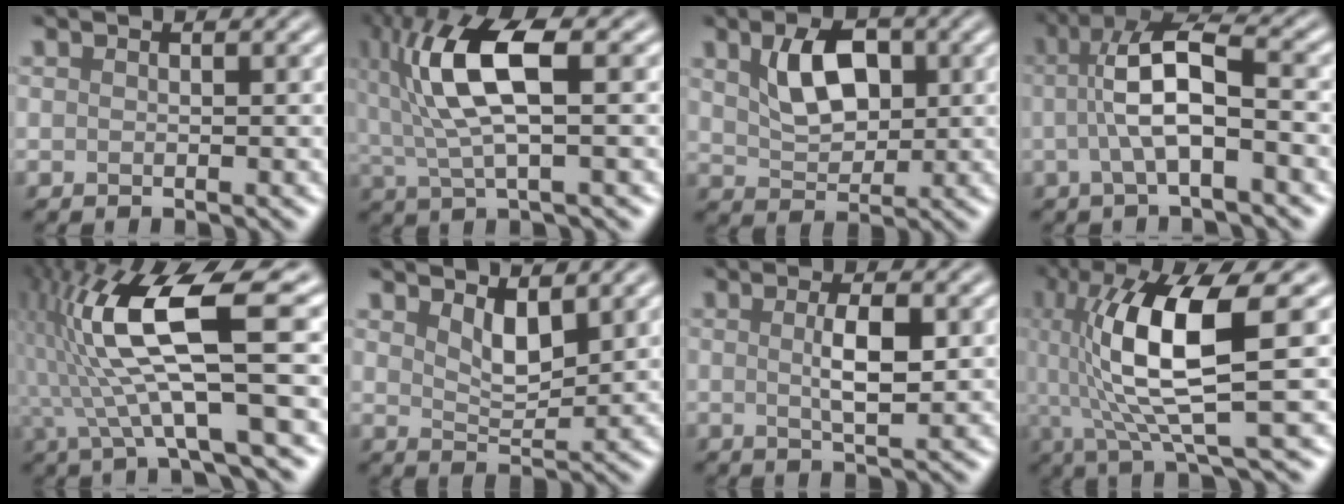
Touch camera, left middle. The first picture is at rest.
{"total": 8.4, "force": [1.9, 2.6, 7.7], "torque": [-0.166, 0.005, 0.034]}
{"total": 5.1, "force": [1.5, 3.0, 3.7], "torque": [-0.075, 0.004, 0.028]}
{"total": 6.2, "force": [-0.3, 1.7, 6.0], "torque": [-0.106, 0.016, -0.012]}
{"total": 11.0, "force": [0.6, 2.4, 10.7], "torque": [-0.210, 0.016, 0.012]}
{"total": 2.9, "force": [1.7, 1.2, 2.0], "torque": [-0.041, -0.009, 0.033]}
{"total": 3.3, "force": [0.3, 0.8, 3.2], "torque": [-0.060, 0.000, 0.006]}
{"total": 10.1, "force": [1.0, 2.5, 9.7], "torque": [-0.167, 0.006, 0.021]}